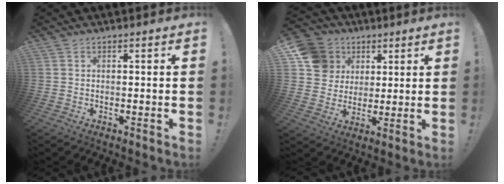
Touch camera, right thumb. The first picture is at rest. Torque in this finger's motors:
{"motor_torque": [-0.77, 0.85, 0.48, 0.22, 0.13]}